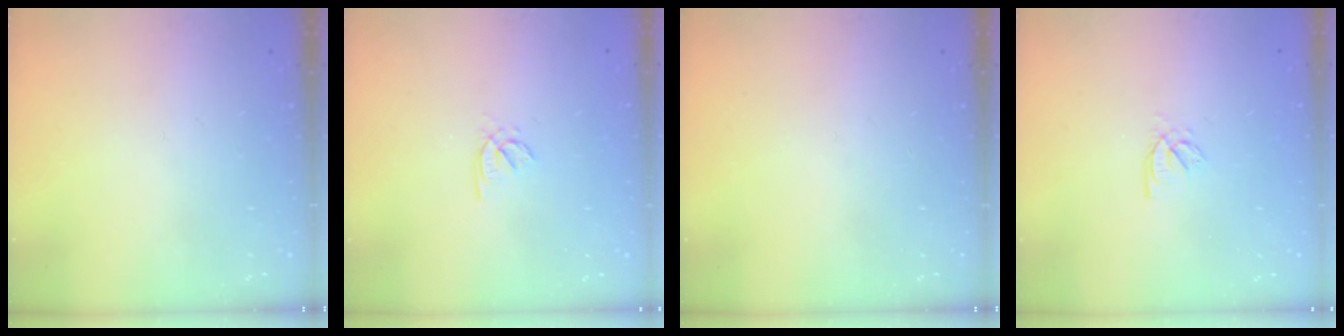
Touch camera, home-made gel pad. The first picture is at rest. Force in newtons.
{"total": 1.8, "press": 1.8, "slide": 0.5}
{"total": 0.0}
{"total": 2.0, "press": 2.0, "slide": 0.4}